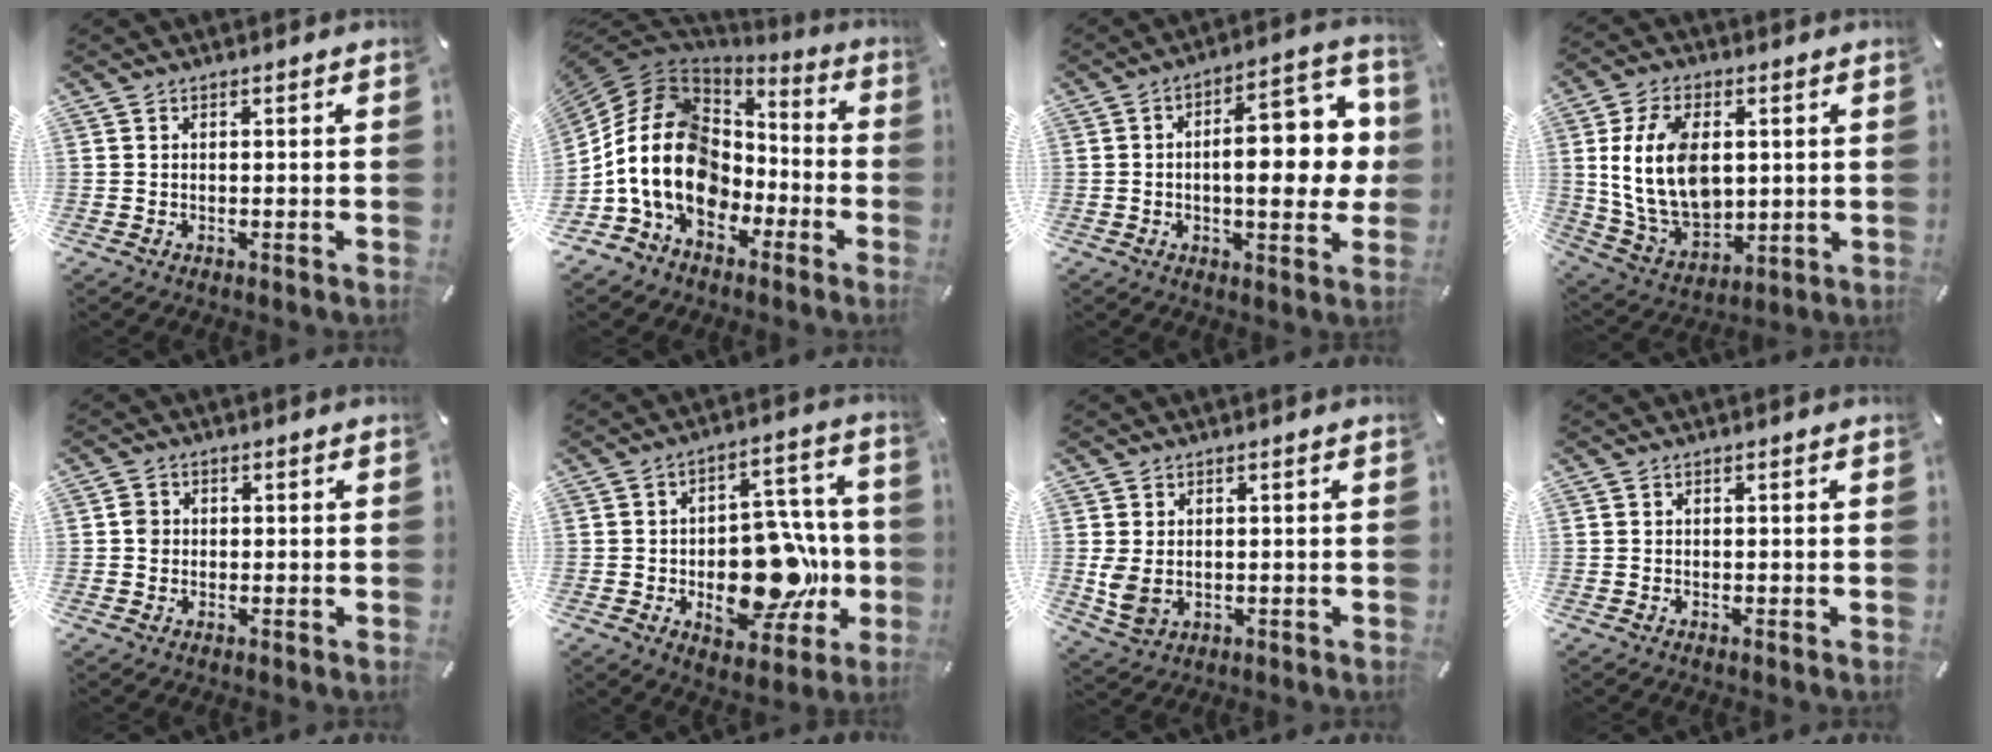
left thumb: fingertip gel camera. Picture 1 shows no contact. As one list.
[{"total": 19.4, "force": [-3.7, 15.1, 11.7], "torque": [-0.268, 0.013, -0.063]}, {"total": 16.3, "force": [1.1, 7.5, 14.5], "torque": [-0.181, -0.016, 0.015]}, {"total": 15.8, "force": [2.4, 10.6, 11.4], "torque": [-0.249, -0.003, 0.045]}, {"total": 2.3, "force": [-0.2, 2.1, 0.8], "torque": [-0.010, 0.002, -0.008]}, {"total": 19.3, "force": [-3.9, 12.1, 14.5], "torque": [-0.196, 0.001, -0.055]}, {"total": 4.9, "force": [0.1, 3.7, 3.2], "torque": [-0.072, -0.005, 0.002]}, {"total": 0.0}]